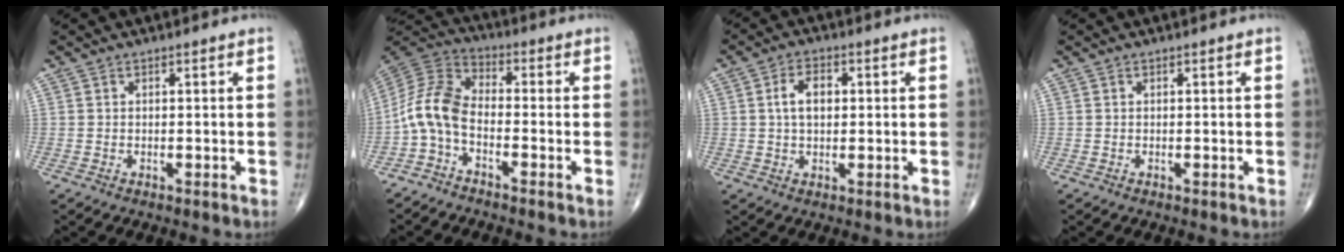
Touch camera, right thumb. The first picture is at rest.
{"total": 8.8, "force": [-3.2, 4.7, 6.8], "torque": [-0.139, 0.048, -0.082]}
{"total": 5.5, "force": [0.9, 3.3, 4.3], "torque": [-0.069, 0.009, 0.011]}
{"total": 0.0}